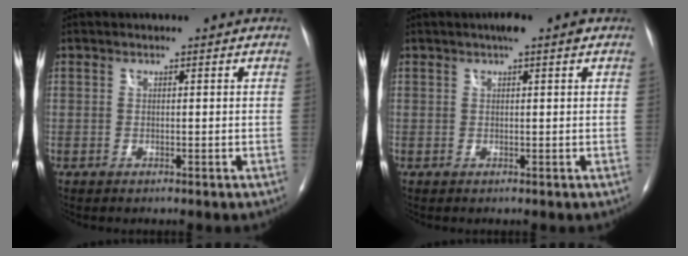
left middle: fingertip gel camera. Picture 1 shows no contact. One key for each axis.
{"total": 2.5, "fx": 1.5, "fy": 0.2, "fz": 1.9, "tx": -0.031, "ty": 0.013, "tz": 0.023}